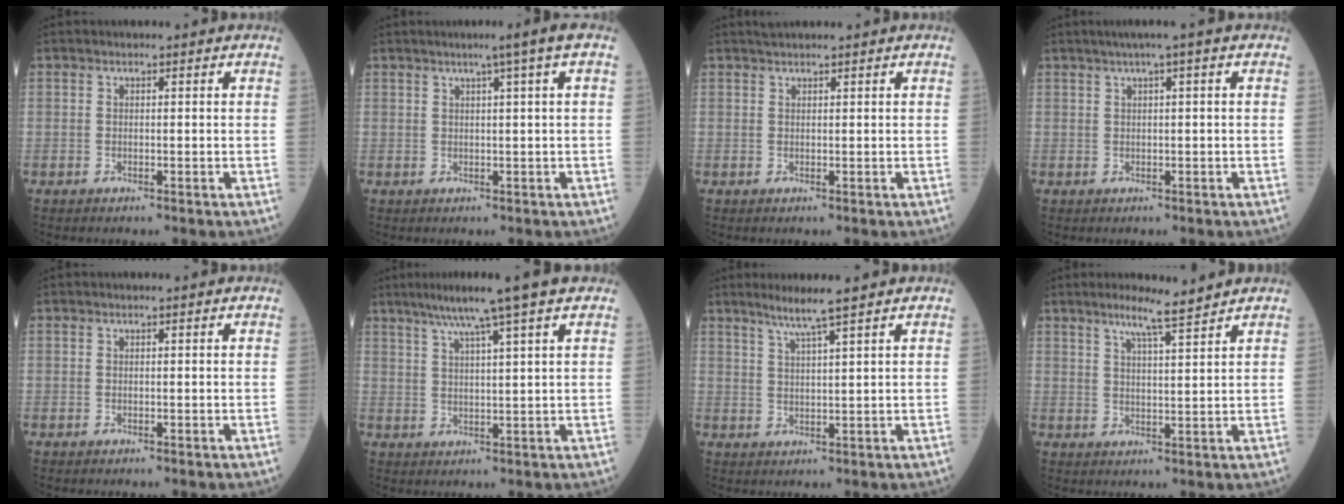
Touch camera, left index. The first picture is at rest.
{"total": 6.0, "force": [3.9, -1.5, 4.3], "torque": [-0.063, 0.006, 0.053]}
{"total": 1.3, "force": [1.2, -0.1, 0.4], "torque": [-0.008, 0.015, 0.028]}
{"total": 3.1, "force": [1.5, -0.3, 2.7], "torque": [-0.046, 0.014, 0.026]}
{"total": 0.0}
{"total": 8.2, "force": [5.9, -1.2, 5.6], "torque": [-0.091, 0.017, 0.092]}
{"total": 4.5, "force": [3.3, -1.1, 2.9], "torque": [-0.059, -0.006, 0.064]}
{"total": 5.2, "force": [4.2, -0.6, 3.0], "torque": [-0.055, -0.004, 0.073]}